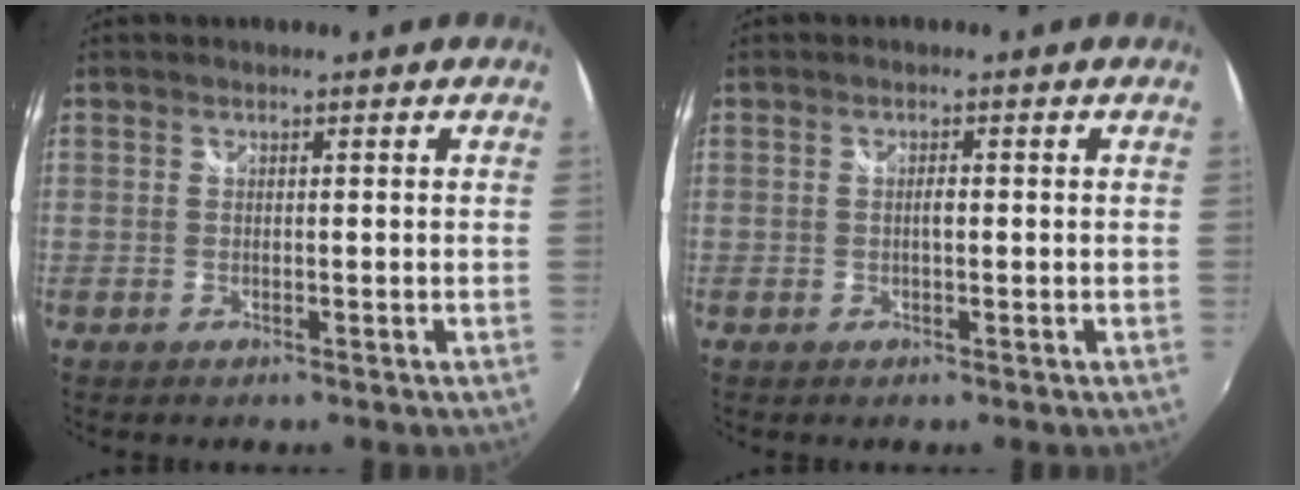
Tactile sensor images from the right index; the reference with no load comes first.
{"total": 1.3, "force": [-0.1, 0.5, 1.2], "torque": [-0.020, 0.002, -0.003]}